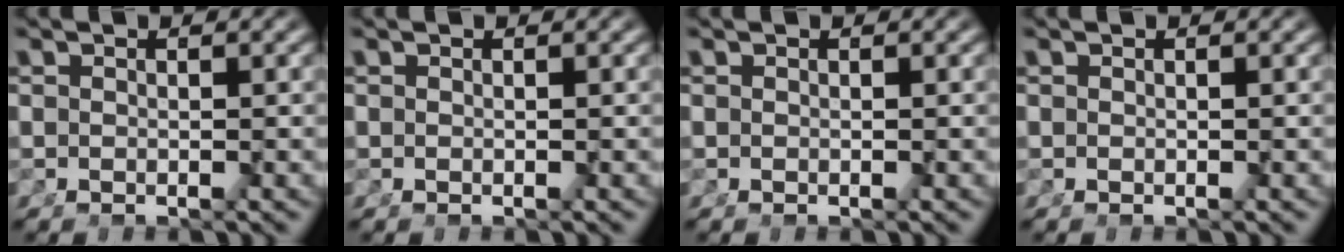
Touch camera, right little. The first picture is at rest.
{"total": 0.0}
{"total": 0.0}
{"total": 0.0}